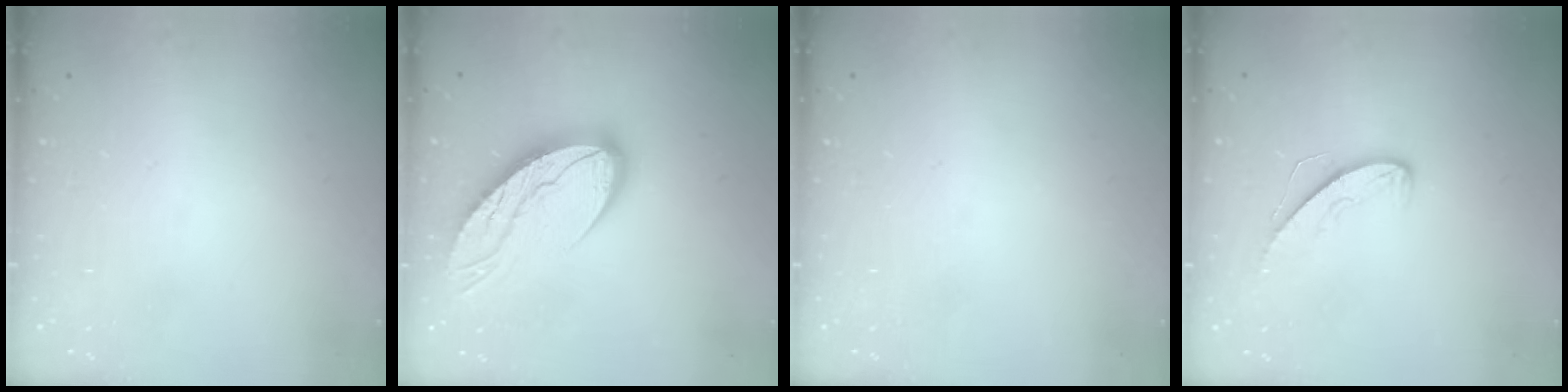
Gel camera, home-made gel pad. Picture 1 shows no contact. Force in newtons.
{"total": 13.2, "press": 13.1, "slide": 1.2}
{"total": 0.0}
{"total": 5.7, "press": 5.7, "slide": 0.5}